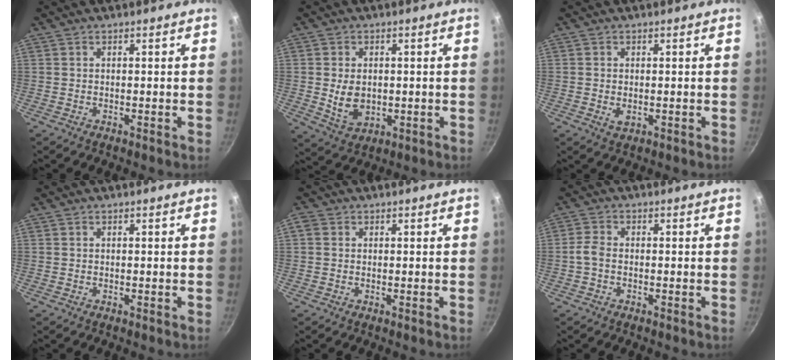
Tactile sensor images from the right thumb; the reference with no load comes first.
{"total": 7.0, "force": [-0.1, 5.0, 4.9], "torque": [-0.077, -0.009, 0.010]}
{"total": 2.1, "force": [-0.3, 1.4, 1.6], "torque": [-0.028, -0.004, -0.002]}
{"total": 0.0}
{"total": 1.3, "force": [0.2, 1.1, 0.7], "torque": [-0.015, 0.004, 0.001]}
{"total": 2.6, "force": [-0.8, 1.5, 1.9], "torque": [-0.045, 0.012, -0.024]}